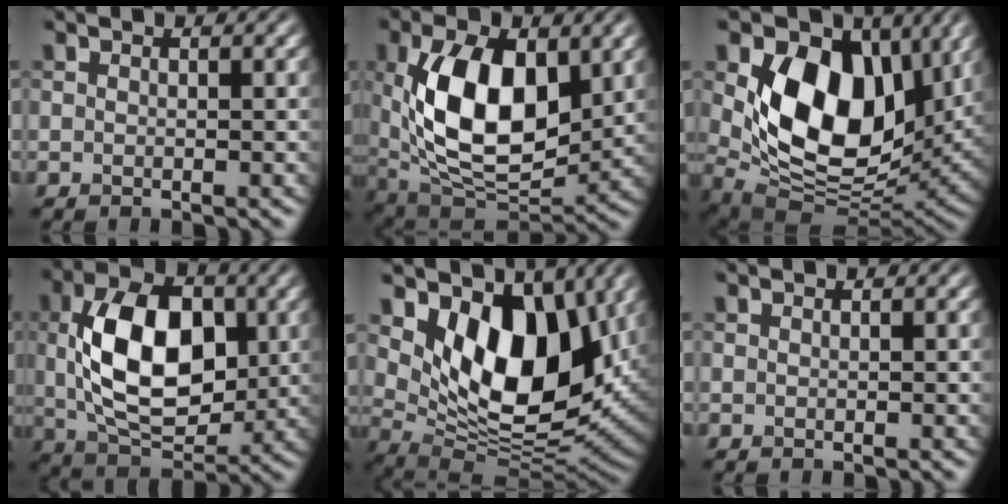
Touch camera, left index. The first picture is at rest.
{"total": 11.8, "force": [1.9, 6.4, 9.7], "torque": [-0.173, -0.006, 0.032]}
{"total": 13.4, "force": [3.2, 9.0, 9.5], "torque": [-0.156, -0.015, 0.058]}
{"total": 10.7, "force": [0.9, 6.4, 8.5], "torque": [-0.156, 0.005, 0.016]}
{"total": 11.0, "force": [3.8, 6.5, 8.1], "torque": [-0.128, -0.025, 0.068]}
{"total": 0.0}